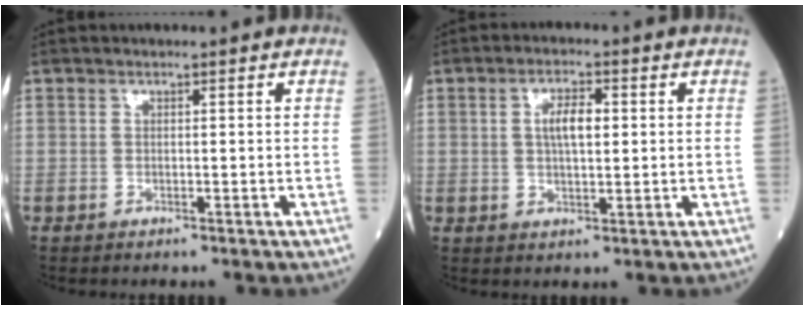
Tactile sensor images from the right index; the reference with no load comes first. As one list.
[{"total": 4.7, "force": [0.9, 1.5, 4.3], "torque": [-0.082, 0.008, 0.019]}]